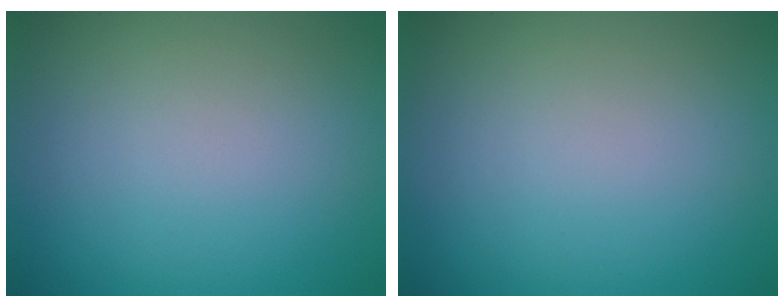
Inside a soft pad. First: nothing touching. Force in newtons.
{"total": 0.0}